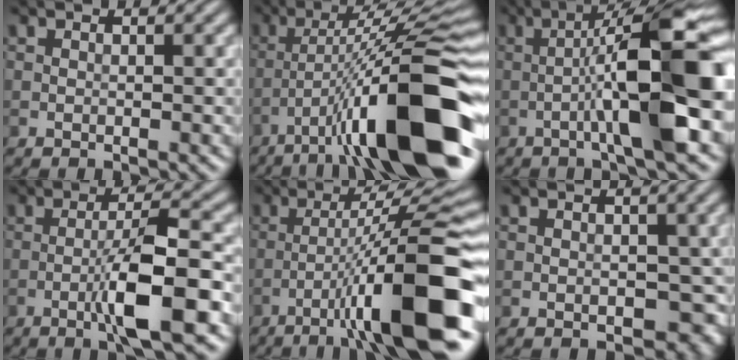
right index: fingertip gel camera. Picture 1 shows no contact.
{"total": 14.0, "force": [-6.5, 2.7, 12.1], "torque": [-0.198, 0.012, -0.096]}
{"total": 12.2, "force": [-1.8, 1.8, 12.0], "torque": [-0.185, 0.024, -0.028]}
{"total": 6.8, "force": [-2.5, 0.9, 6.3], "torque": [-0.108, 0.013, -0.044]}
{"total": 12.8, "force": [-5.3, 1.6, 11.6], "torque": [-0.174, 0.015, -0.077]}
{"total": 3.3, "force": [-0.9, 2.2, 2.3], "torque": [-0.023, -0.009, -0.008]}